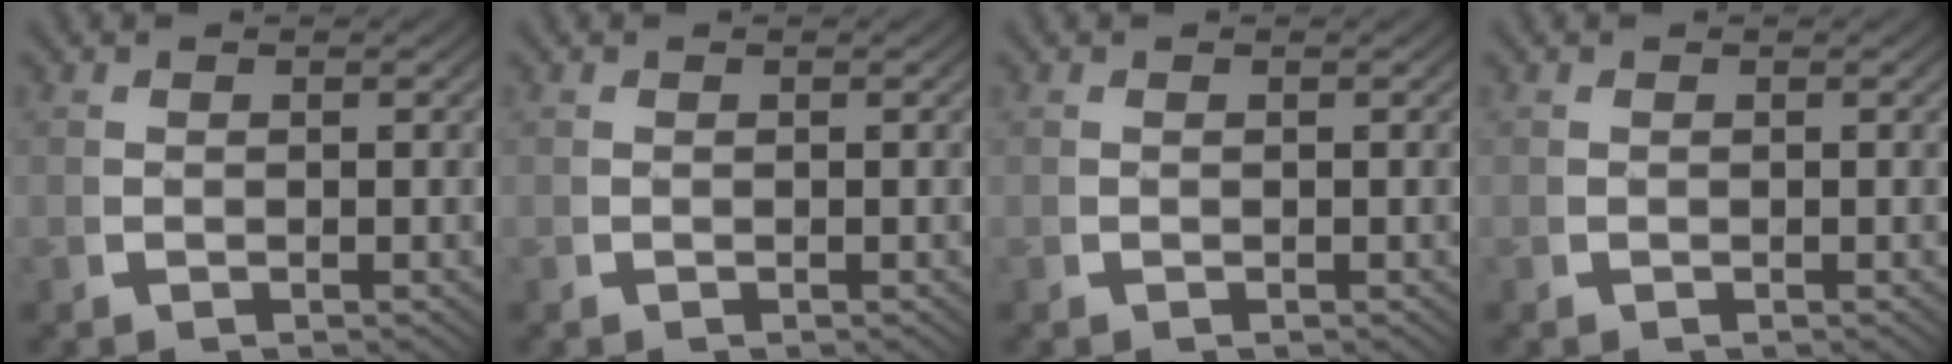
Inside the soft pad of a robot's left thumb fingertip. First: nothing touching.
{"total": 0.0}
{"total": 0.0}
{"total": 0.0}